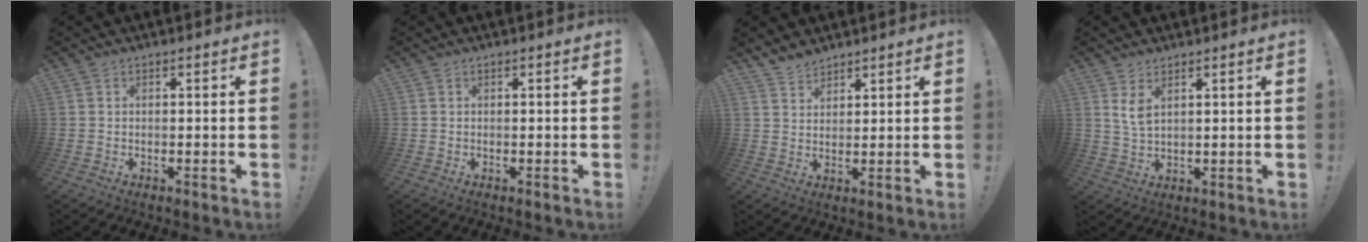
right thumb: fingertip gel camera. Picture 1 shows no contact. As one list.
[{"total": 0.0}, {"total": 4.3, "force": [3.9, 1.5, 0.9], "torque": [-0.028, -0.022, 0.076]}, {"total": 4.5, "force": [2.5, 1.7, 3.3], "torque": [-0.055, -0.016, 0.044]}]